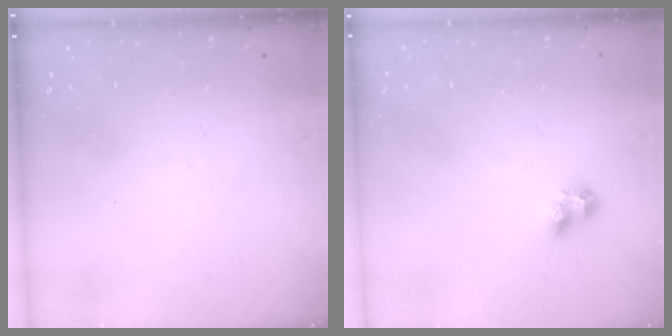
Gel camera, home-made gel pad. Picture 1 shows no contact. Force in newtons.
{"total": 4.8, "press": 4.8, "slide": 0.1}